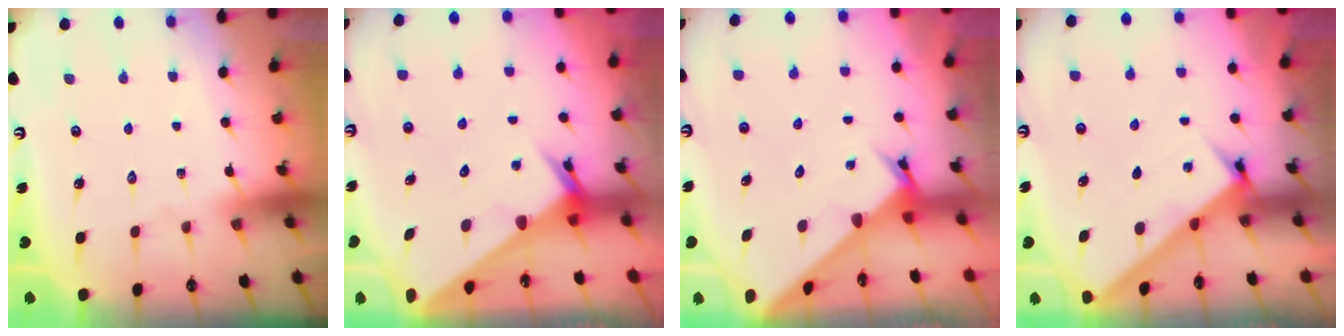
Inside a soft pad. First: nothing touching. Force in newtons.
{"total": 2.4, "press": 2.4, "slide": 0.1}
{"total": 2.6, "press": 2.6, "slide": 0.3}
{"total": 2.9, "press": 2.9, "slide": 0.2}